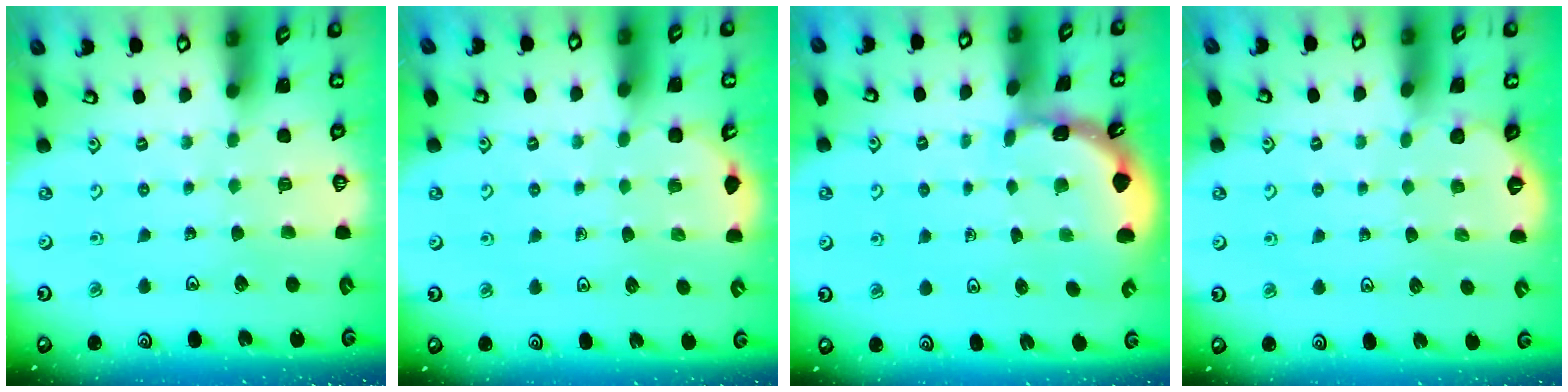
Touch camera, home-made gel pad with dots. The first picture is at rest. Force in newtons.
{"total": 2.6, "press": 2.4, "slide": 1.0}
{"total": 1.9, "press": 1.9, "slide": 0.1}
{"total": 1.8, "press": 1.8, "slide": 0.2}